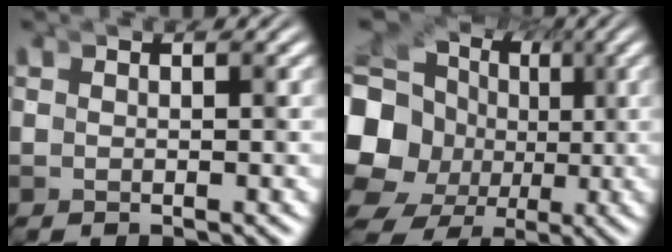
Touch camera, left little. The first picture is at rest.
{"total": 10.3, "force": [-0.3, 8.9, 5.1], "torque": [-0.139, -0.049, -0.001]}